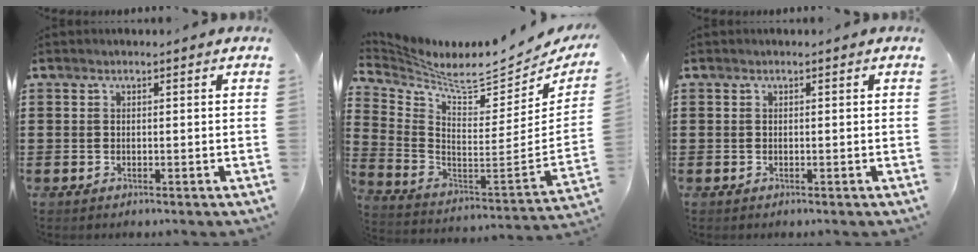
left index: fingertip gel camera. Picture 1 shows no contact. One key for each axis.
{"total": 6.8, "fx": 6.4, "fy": 0.2, "fz": 2.3, "tx": -0.068, "ty": -0.074, "tz": 0.101}
{"total": 0.0}